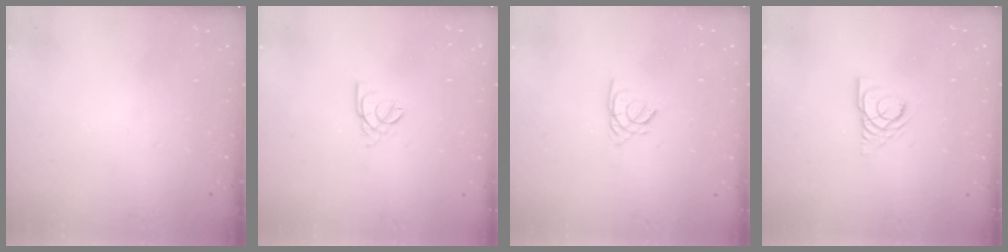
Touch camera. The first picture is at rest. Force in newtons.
{"total": 2.2, "press": 2.1, "slide": 0.5}
{"total": 1.5, "press": 1.4, "slide": 0.4}
{"total": 4.5, "press": 4.4, "slide": 0.4}